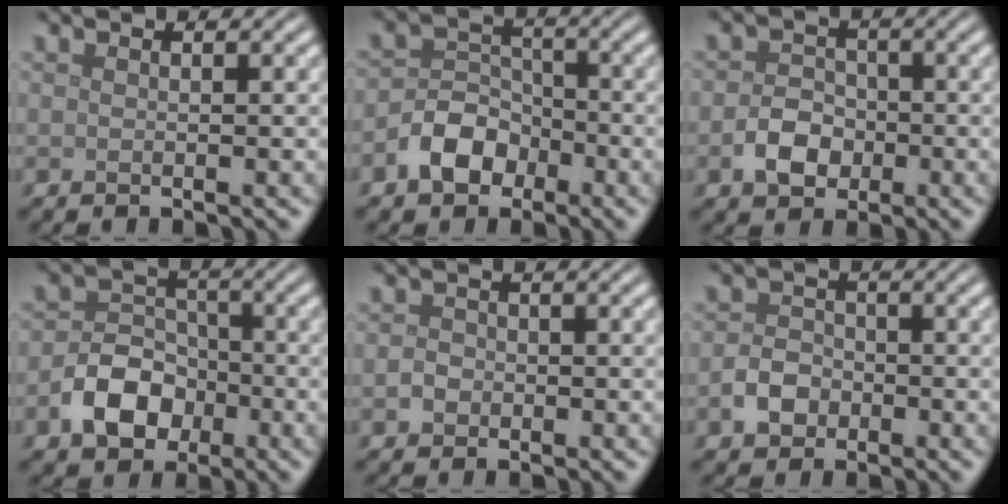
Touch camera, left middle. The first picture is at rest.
{"total": 4.0, "force": [-2.2, 2.8, 1.8], "torque": [-0.028, 0.006, -0.045]}
{"total": 3.1, "force": [-1.1, 2.4, 1.7], "torque": [-0.026, 0.003, -0.025]}
{"total": 5.1, "force": [-2.2, 3.7, 2.6], "torque": [-0.044, 0.001, -0.044]}
{"total": 1.2, "force": [-0.4, 1.0, 0.4], "torque": [-0.003, 0.000, -0.012]}
{"total": 2.5, "force": [-1.2, 1.9, 1.2], "torque": [-0.017, 0.004, -0.026]}